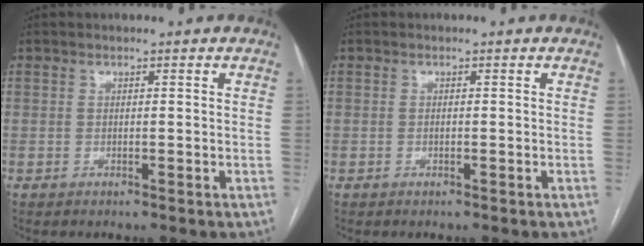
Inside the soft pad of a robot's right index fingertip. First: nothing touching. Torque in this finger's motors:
{"motor_torque": [0.22, 0.04, 0.03, 0.01]}